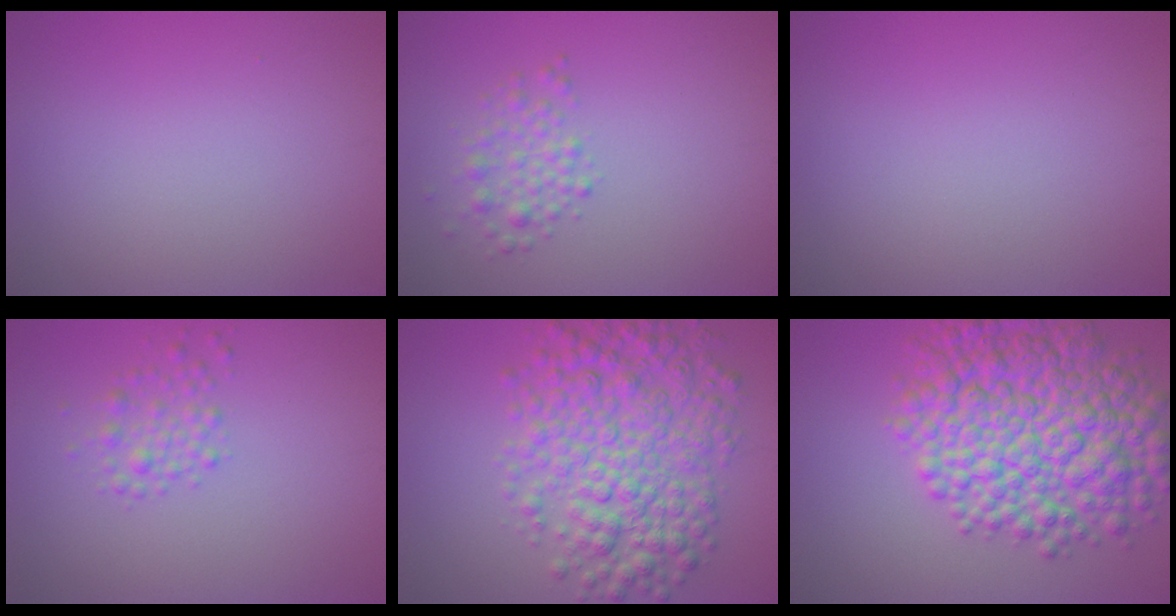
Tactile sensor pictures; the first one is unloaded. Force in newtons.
{"total": 2.2, "press": 2.2, "slide": 0.1}
{"total": 0.0}
{"total": 1.8, "press": 1.8, "slide": 0.1}
{"total": 8.0, "press": 8.0, "slide": 0.1}
{"total": 11.0, "press": 11.0, "slide": 0.1}